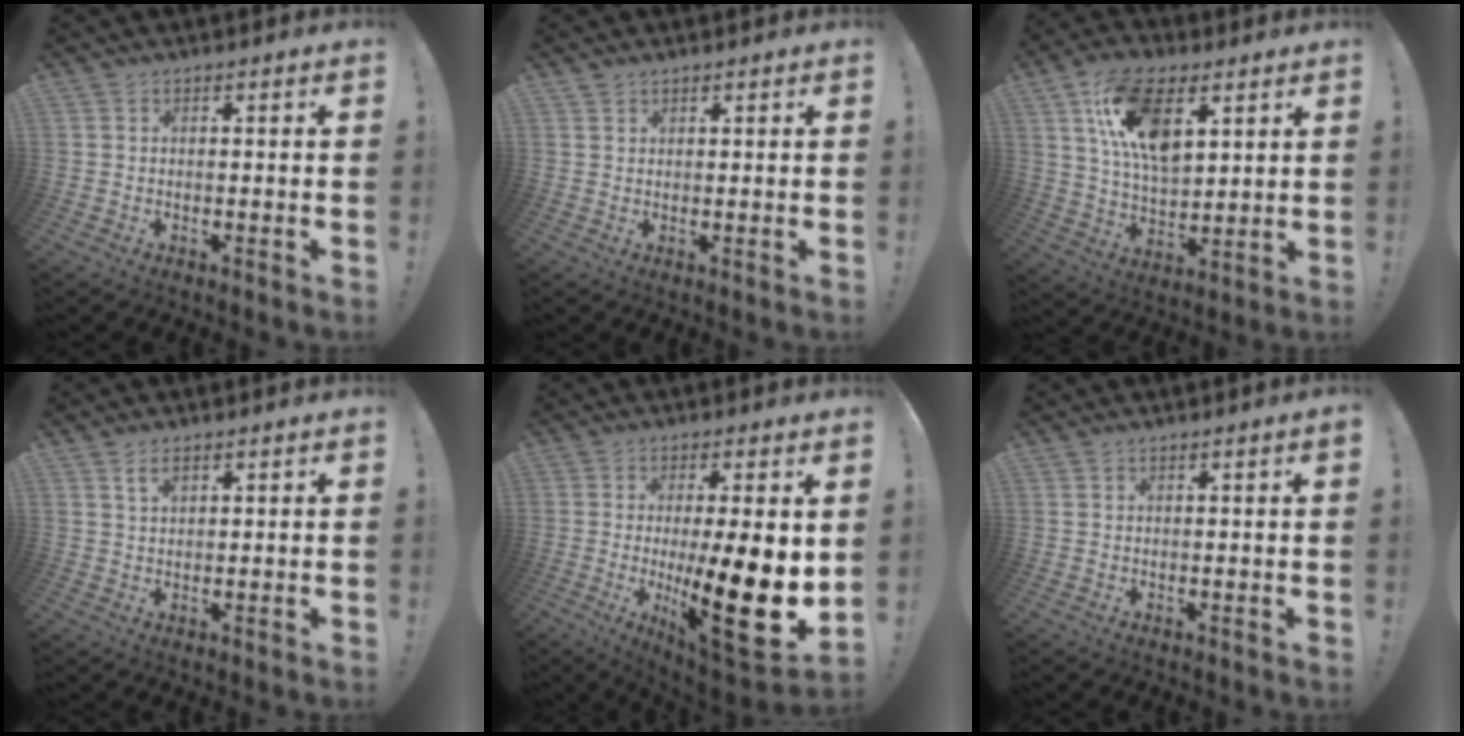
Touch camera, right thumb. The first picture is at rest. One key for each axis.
{"total": 1.1, "fx": 0.9, "fy": 0.5, "fz": 0.4, "tx": -0.007, "ty": 0.000, "tz": 0.018}
{"total": 17.3, "fx": 7.4, "fy": 9.4, "fz": 12.6, "tx": -0.213, "ty": -0.015, "tz": 0.132}
{"total": 2.7, "fx": 1.6, "fy": 1.3, "fz": 1.8, "tx": -0.030, "ty": -0.003, "tz": 0.027}
{"total": 20.3, "fx": -1.9, "fy": 3.4, "fz": 19.9, "tx": -0.321, "ty": -0.023, "tz": -0.024}
{"total": 0.8, "fx": 0.5, "fy": -0.2, "fz": 0.6, "tx": -0.012, "ty": 0.002, "tz": 0.008}